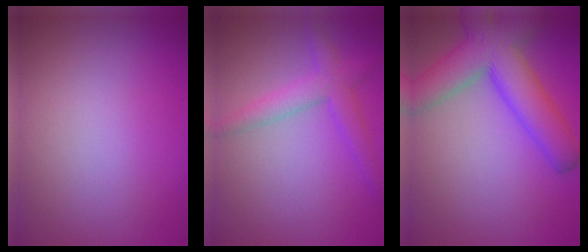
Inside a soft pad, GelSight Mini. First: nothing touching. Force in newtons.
{"total": 3.2, "press": 3.2, "slide": 0.1}
{"total": 8.2, "press": 8.1, "slide": 0.5}